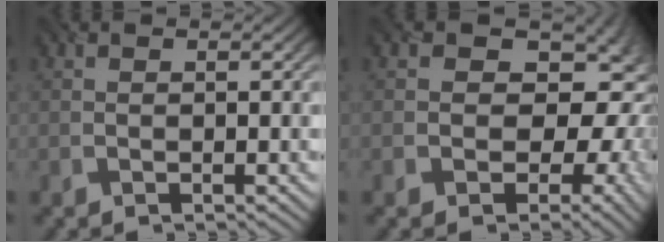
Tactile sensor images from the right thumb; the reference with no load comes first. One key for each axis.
{"total": 12.3, "fx": -1.7, "fy": 10.2, "fz": 6.7, "tx": -0.077, "ty": 0.020, "tz": -0.039}